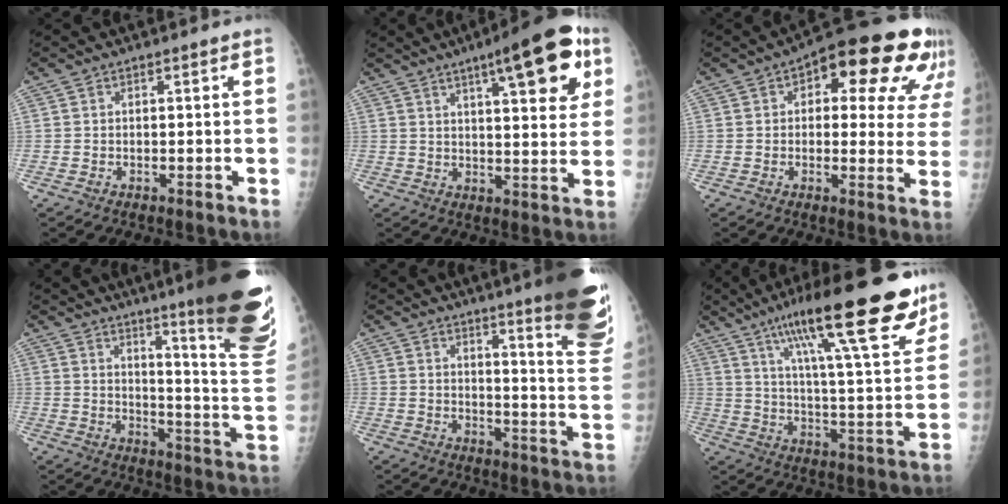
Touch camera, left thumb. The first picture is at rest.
{"total": 17.0, "force": [8.2, 4.7, 14.1], "torque": [-0.161, -0.020, 0.110]}
{"total": 18.7, "force": [8.7, 8.7, 14.1], "torque": [-0.128, 0.002, 0.100]}
{"total": 25.1, "force": [16.3, 2.2, 18.9], "torque": [-0.213, -0.110, 0.220]}
{"total": 20.7, "force": [14.5, 1.9, 14.7], "torque": [-0.166, -0.111, 0.178]}
{"total": 25.4, "force": [16.3, 4.9, 18.9], "torque": [-0.272, -0.047, 0.255]}